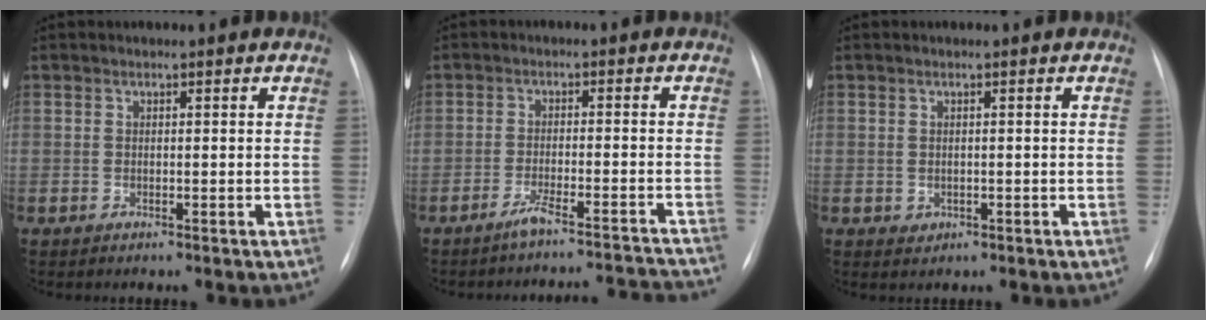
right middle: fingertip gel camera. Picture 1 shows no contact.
{"total": 11.3, "force": [-11.1, -0.6, 2.2], "torque": [-0.007, 0.011, -0.143]}
{"total": 1.0, "force": [-0.2, 0.9, 0.4], "torque": [-0.009, -0.002, 0.004]}